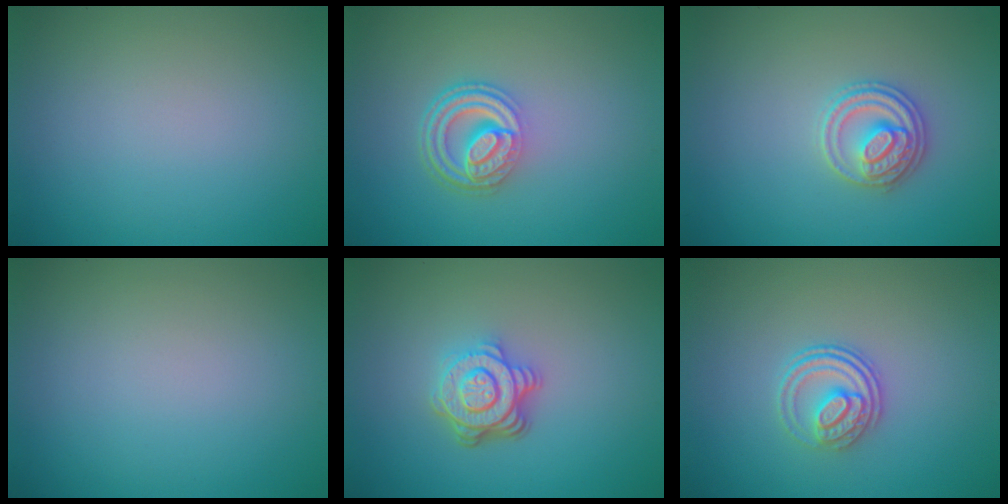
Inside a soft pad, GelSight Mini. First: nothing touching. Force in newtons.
{"total": 4.5, "press": 3.2, "slide": 3.1}
{"total": 2.9, "press": 2.9, "slide": 0.1}
{"total": 0.0}
{"total": 4.4, "press": 3.3, "slide": 3.0}
{"total": 2.9, "press": 2.4, "slide": 1.6}